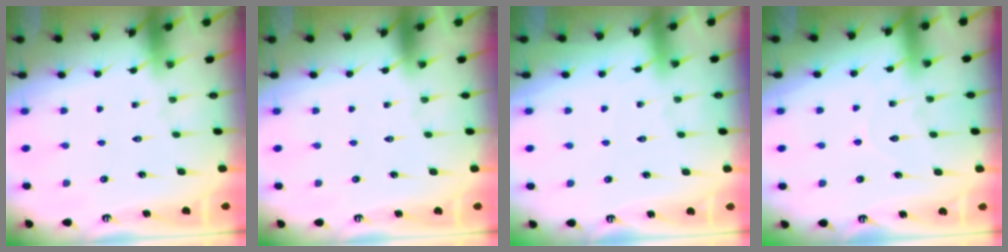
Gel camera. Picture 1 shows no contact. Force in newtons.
{"total": 0.0}
{"total": 2.1, "press": 2.1, "slide": 0.3}
{"total": 6.5, "press": 6.5, "slide": 0.6}